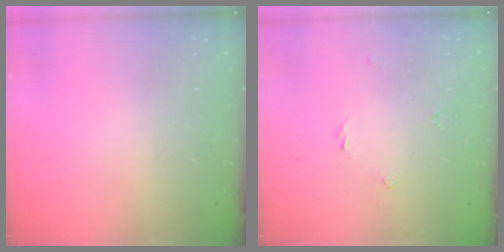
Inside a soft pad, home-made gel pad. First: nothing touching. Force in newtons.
{"total": 2.8, "press": 2.7, "slide": 0.6}